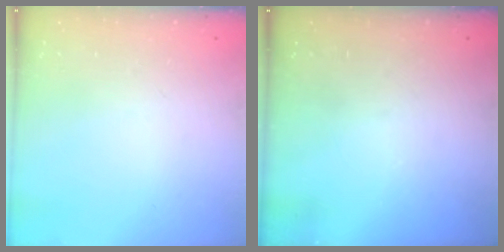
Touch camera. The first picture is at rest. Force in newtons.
{"total": 0.0}